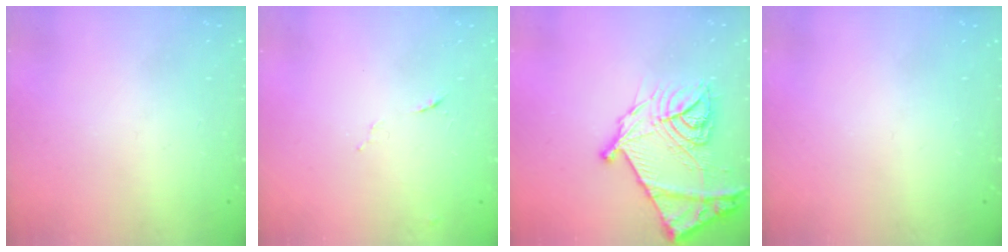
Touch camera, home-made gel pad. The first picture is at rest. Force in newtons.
{"total": 5.2, "press": 5.1, "slide": 0.8}
{"total": 22.2, "press": 22.1, "slide": 2.4}
{"total": 0.0}